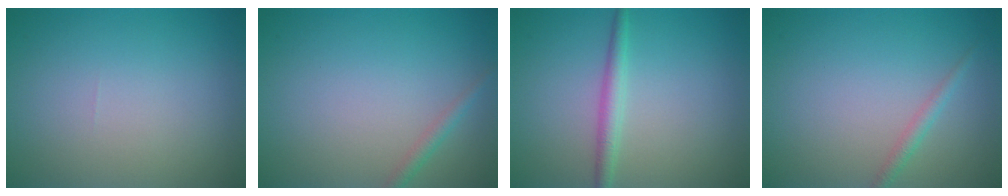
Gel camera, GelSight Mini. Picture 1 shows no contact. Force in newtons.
{"total": 1.2, "press": 1.2, "slide": 0.0}
{"total": 2.0, "press": 2.0, "slide": 0.0}
{"total": 1.2, "press": 1.2, "slide": 0.1}